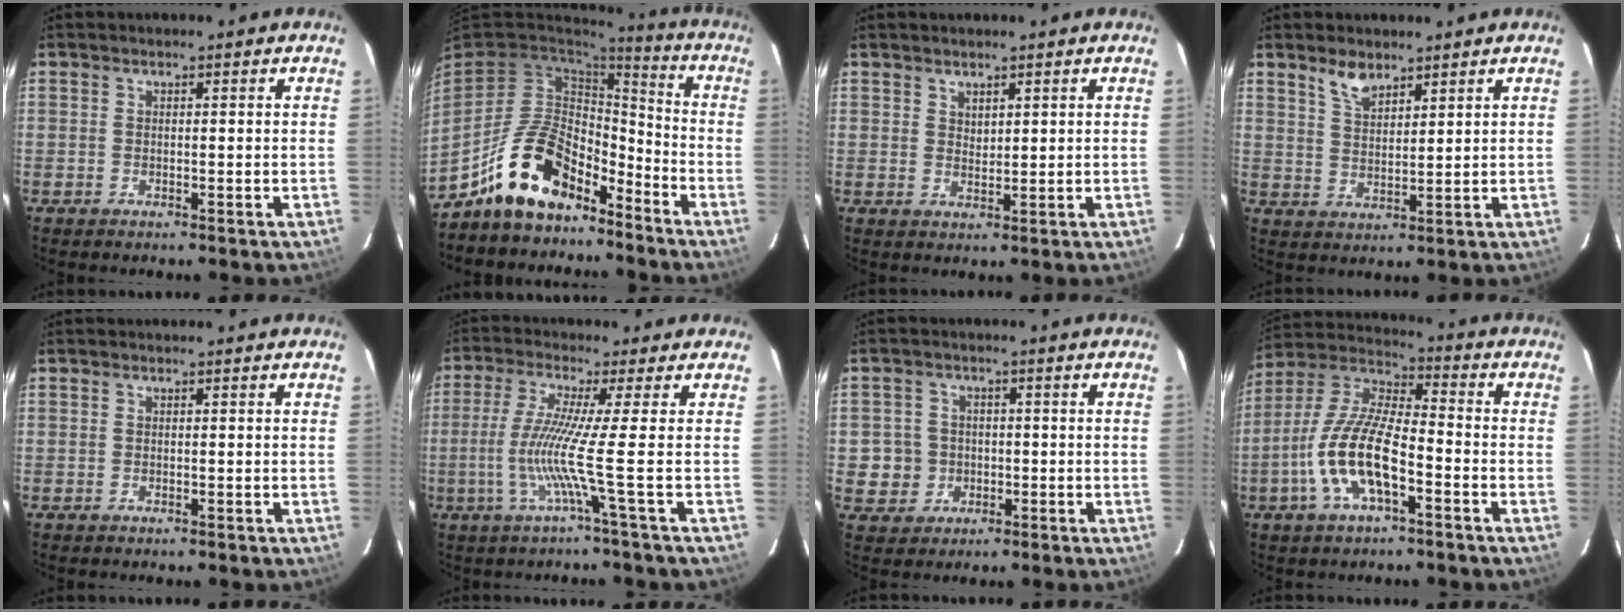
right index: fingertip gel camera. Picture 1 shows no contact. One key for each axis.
{"total": 15.0, "fx": -10.5, "fy": 7.1, "fz": 8.0, "tx": -0.174, "ty": 0.019, "tz": -0.180}
{"total": 2.0, "fx": 1.6, "fy": 0.9, "fz": 0.7, "tx": -0.008, "ty": 0.001, "tz": 0.029}
{"total": 4.8, "fx": 3.7, "fy": 1.8, "fz": 2.4, "tx": -0.044, "ty": 0.003, "tz": 0.071}
{"total": 0.0}
{"total": 7.7, "fx": -2.0, "fy": -3.2, "fz": 6.8, "tx": -0.142, "ty": -0.012, "tz": -0.035}
{"total": 6.1, "fx": -0.9, "fy": 6.0, "fz": 1.0, "tx": -0.037, "ty": 0.021, "tz": -0.006}
{"total": 13.8, "fx": -5.3, "fy": 4.4, "fz": 11.9, "tx": -0.251, "ty": -0.001, "tz": -0.105}